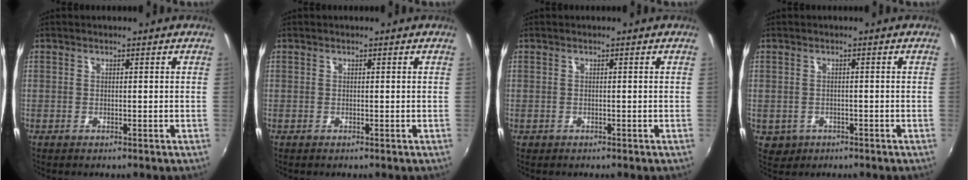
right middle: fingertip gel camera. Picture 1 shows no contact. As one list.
[{"total": 0.0}, {"total": 0.5, "force": [-0.3, 0.4, 0.1], "torque": [-0.002, -0.001, -0.005]}, {"total": 3.3, "force": [-1.0, 3.0, 1.1], "torque": [-0.029, -0.003, -0.006]}]